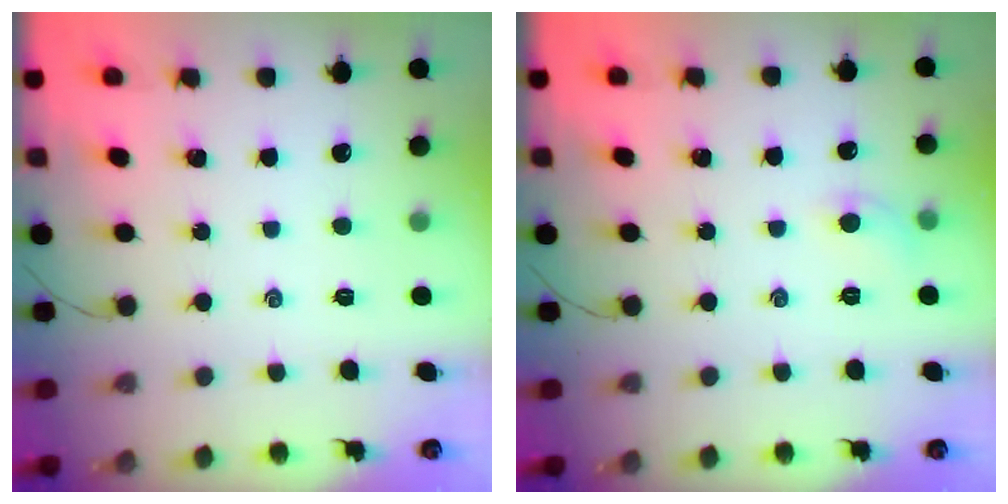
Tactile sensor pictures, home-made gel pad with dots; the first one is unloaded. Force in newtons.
{"total": 5.3, "press": 5.0, "slide": 1.7}